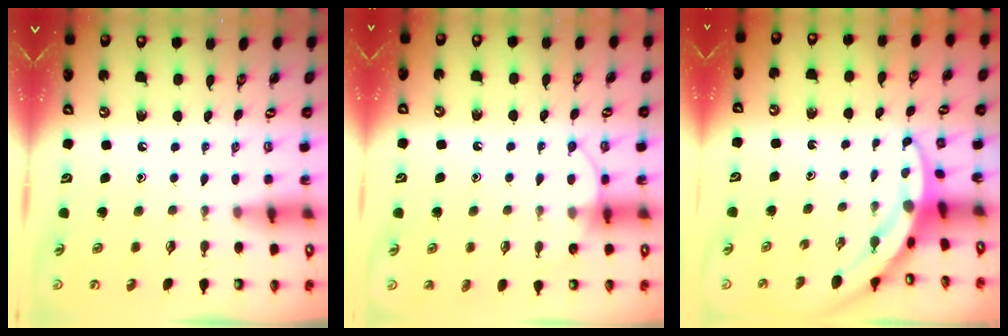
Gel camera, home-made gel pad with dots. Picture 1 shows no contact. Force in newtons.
{"total": 6.5, "press": 6.5, "slide": 0.5}
{"total": 3.3, "press": 3.3, "slide": 0.3}